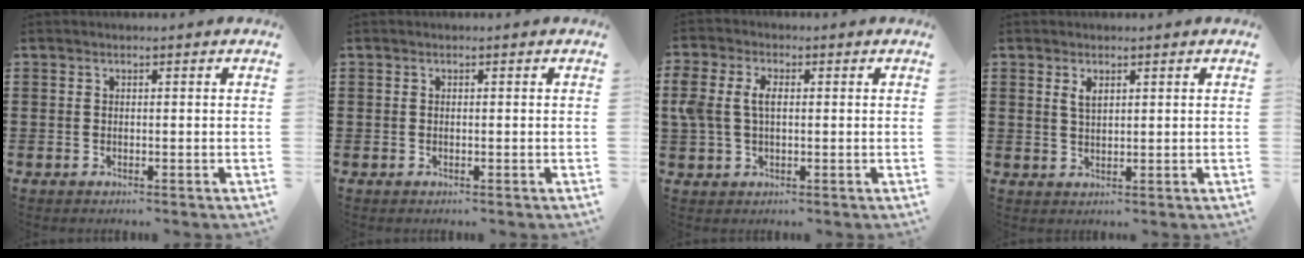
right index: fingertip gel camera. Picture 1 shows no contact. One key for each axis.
{"total": 0.0}
{"total": 4.7, "fx": 0.7, "fy": 2.8, "fz": 3.7, "tx": -0.102, "ty": 0.002, "tz": 0.003}
{"total": 1.9, "fx": 1.1, "fy": 0.8, "fz": 1.4, "tx": -0.031, "ty": 0.003, "tz": 0.019}